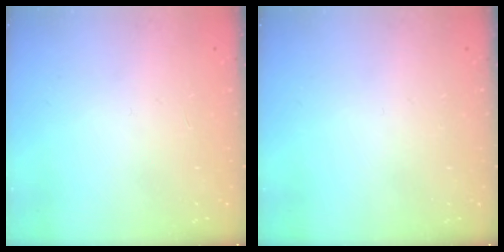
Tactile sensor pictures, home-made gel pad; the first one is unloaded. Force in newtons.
{"total": 0.0}